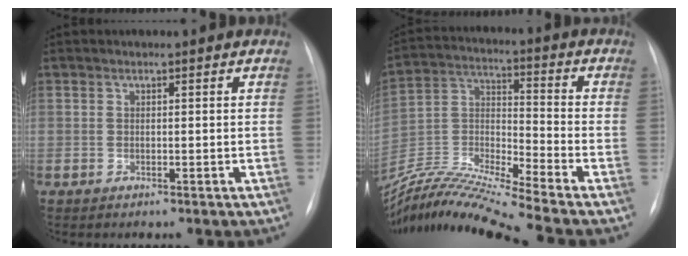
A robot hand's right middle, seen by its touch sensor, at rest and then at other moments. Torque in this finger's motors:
{"motor_torque": [-0.47, -0.80, -0.14, 0.01]}